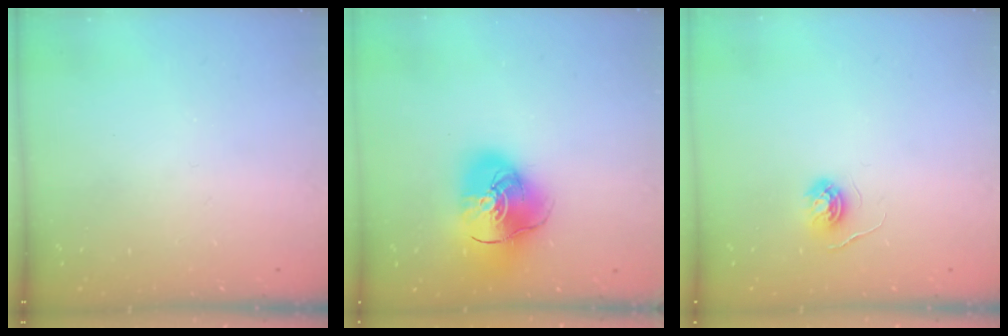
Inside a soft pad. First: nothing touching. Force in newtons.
{"total": 14.7, "press": 14.5, "slide": 2.2}
{"total": 4.7, "press": 4.6, "slide": 0.4}